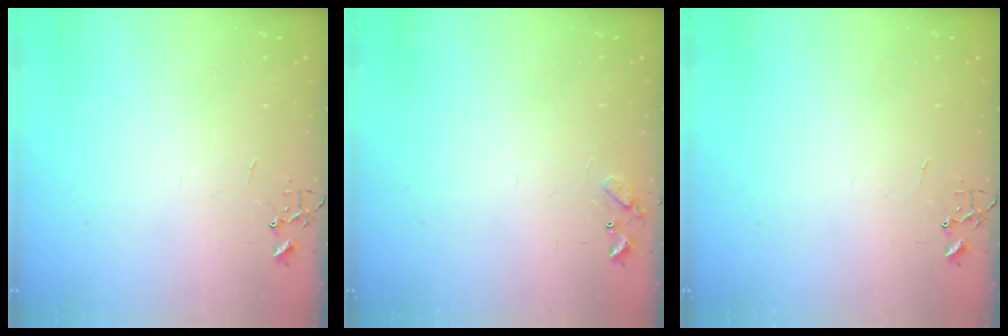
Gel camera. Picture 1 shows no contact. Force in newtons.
{"total": 7.0, "press": 7.0, "slide": 0.6}
{"total": 0.0}